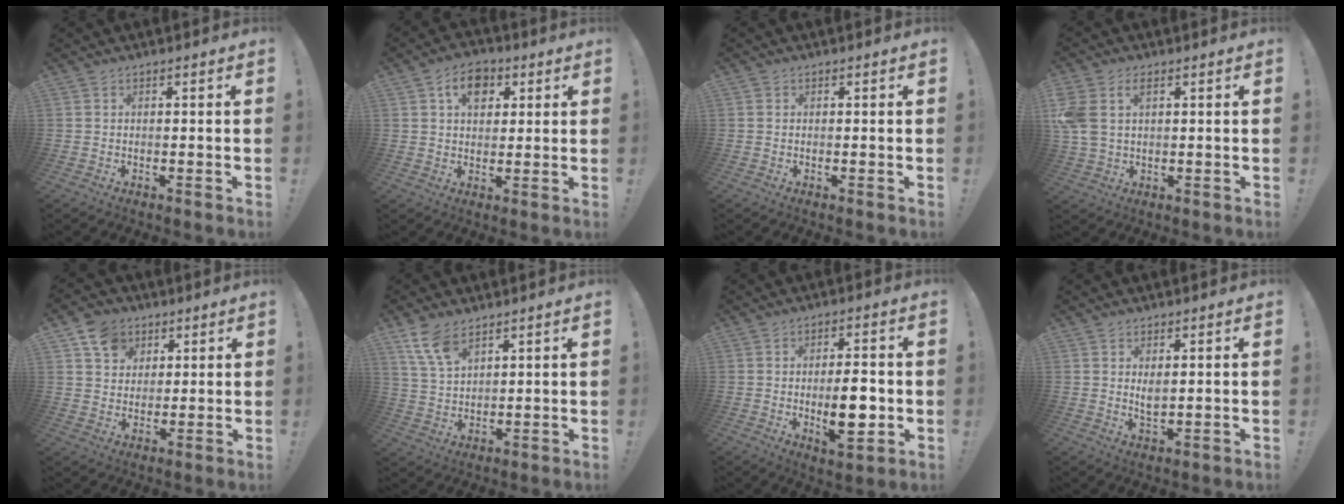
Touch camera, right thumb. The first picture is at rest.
{"total": 9.0, "force": [3.4, 6.6, 5.0], "torque": [-0.064, -0.003, 0.062]}
{"total": 0.6, "force": [0.2, 0.5, 0.0], "torque": [0.002, 0.000, 0.003]}
{"total": 6.6, "force": [2.4, 4.4, 4.3], "torque": [-0.103, -0.005, 0.045]}
{"total": 9.7, "force": [4.7, 8.0, 2.8], "torque": [-0.040, -0.026, 0.095]}
{"total": 9.5, "force": [6.6, 5.1, 4.6], "torque": [-0.091, -0.029, 0.130]}
{"total": 9.9, "force": [-1.6, 4.0, 8.9], "torque": [-0.139, -0.004, -0.029]}
{"total": 3.5, "force": [1.4, 1.6, 2.8], "torque": [-0.042, -0.011, 0.023]}